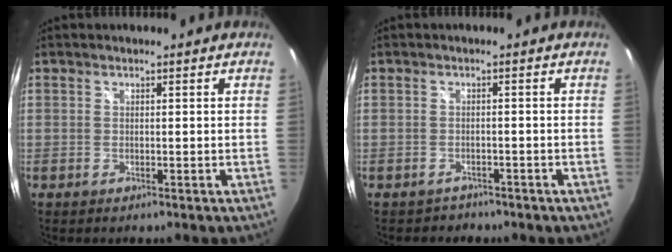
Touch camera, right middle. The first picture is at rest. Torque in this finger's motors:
{"motor_torque": [-0.21, -0.19, -0.06, -0.01]}